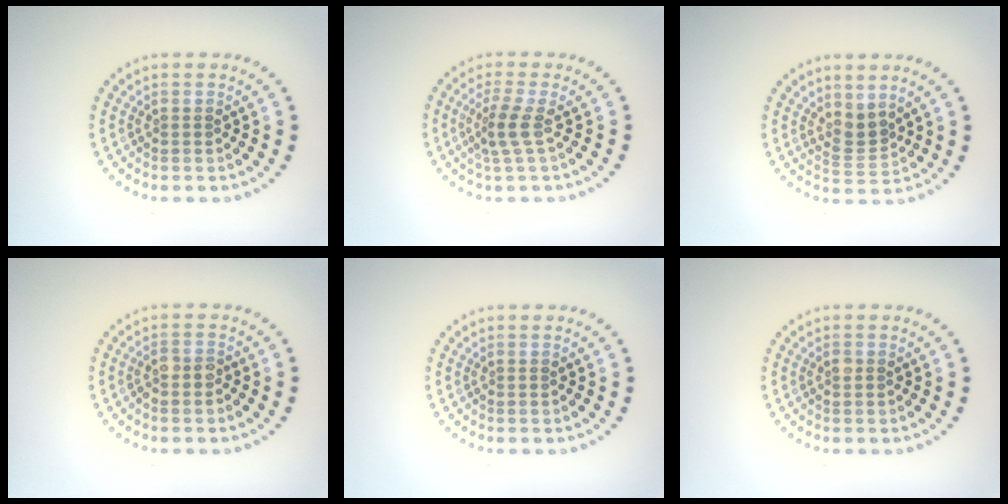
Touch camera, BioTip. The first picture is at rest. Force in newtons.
{"total": 2.2, "press": 1.8, "slide": 1.4}
{"total": 2.3, "press": 1.6, "slide": 1.6}
{"total": 1.7, "press": 1.6, "slide": 0.7}
{"total": 0.0}
{"total": 0.7, "press": 0.7, "slide": 0.1}